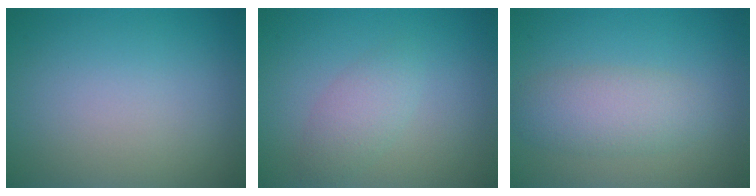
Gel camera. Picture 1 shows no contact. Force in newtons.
{"total": 2.1, "press": 2.1, "slide": 0.1}
{"total": 3.6, "press": 3.6, "slide": 0.1}